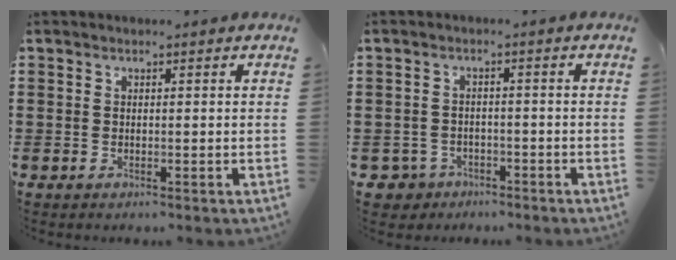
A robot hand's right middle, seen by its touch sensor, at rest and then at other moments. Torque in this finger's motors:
{"motor_torque": [0.04, 0.25, -0.02, -0.02]}